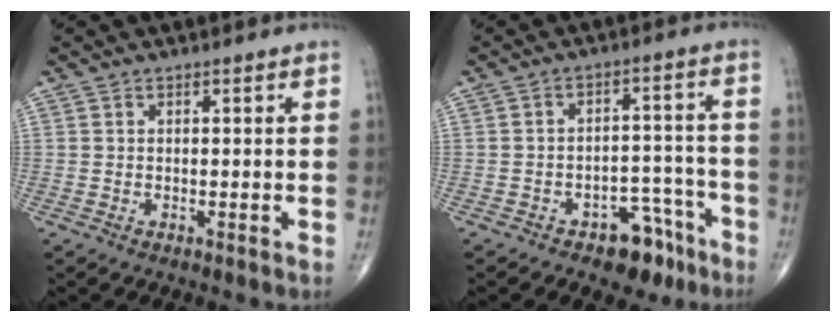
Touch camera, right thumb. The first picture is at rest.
{"total": 8.5, "force": [-5.6, 4.8, 4.4], "torque": [-0.022, 0.051, -0.077]}